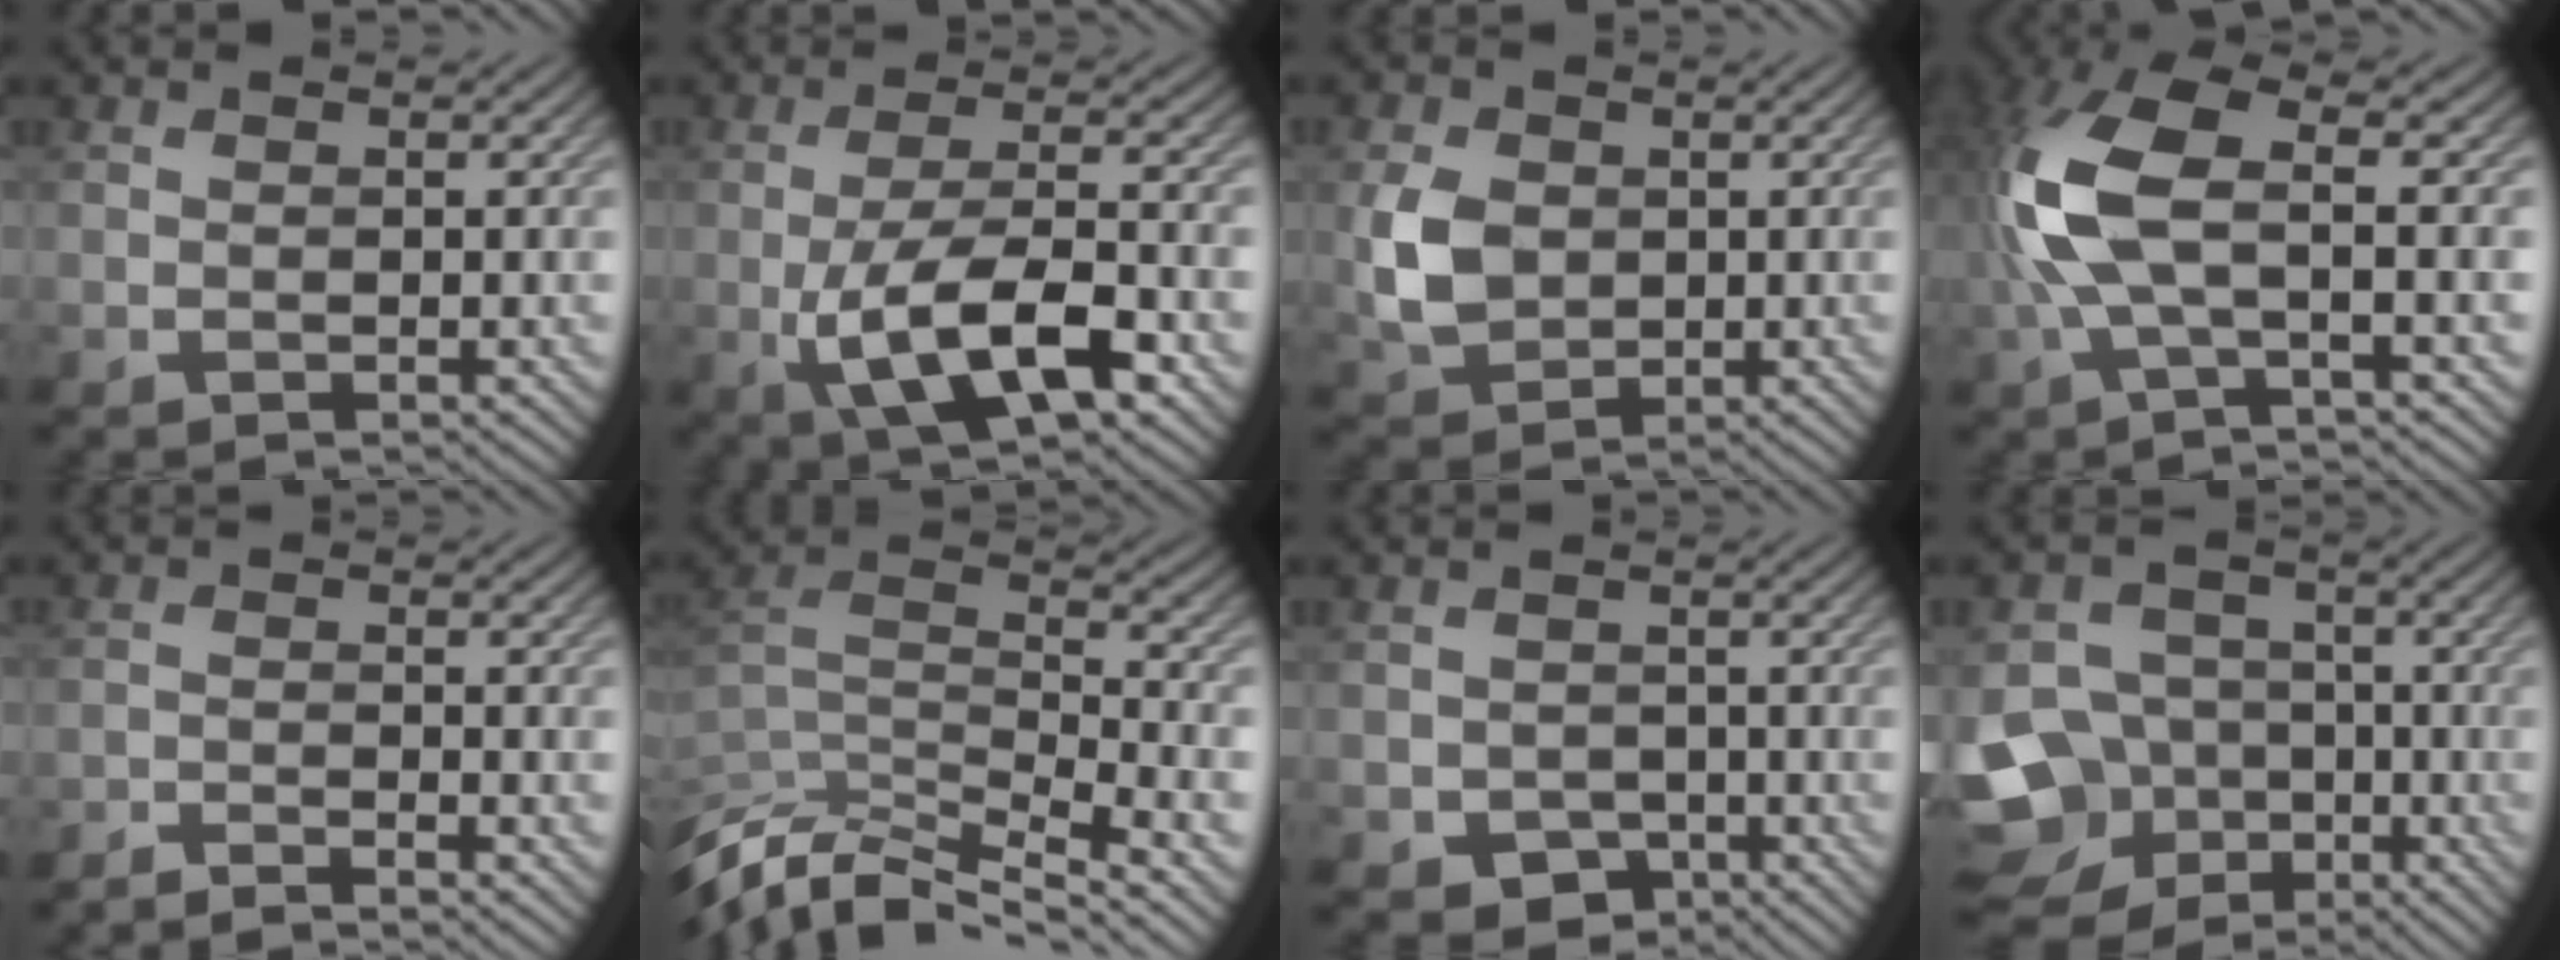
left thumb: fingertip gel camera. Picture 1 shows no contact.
{"total": 10.0, "force": [-3.2, 3.7, 8.7], "torque": [-0.160, -0.006, -0.059]}
{"total": 6.1, "force": [0.2, 4.8, 3.8], "torque": [-0.096, -0.003, 0.004]}
{"total": 10.3, "force": [0.0, 3.7, 9.6], "torque": [-0.229, 0.012, -0.009]}
{"total": 3.5, "force": [-3.3, 0.2, 1.3], "torque": [-0.026, -0.001, -0.066]}
{"total": 10.1, "force": [-7.1, 3.3, 6.4], "torque": [-0.146, -0.005, -0.133]}
{"total": 4.1, "force": [-1.9, 3.2, 1.6], "torque": [-0.032, -0.013, -0.037]}
{"total": 14.4, "force": [-7.2, 11.6, 4.6], "torque": [-0.145, -0.046, -0.112]}